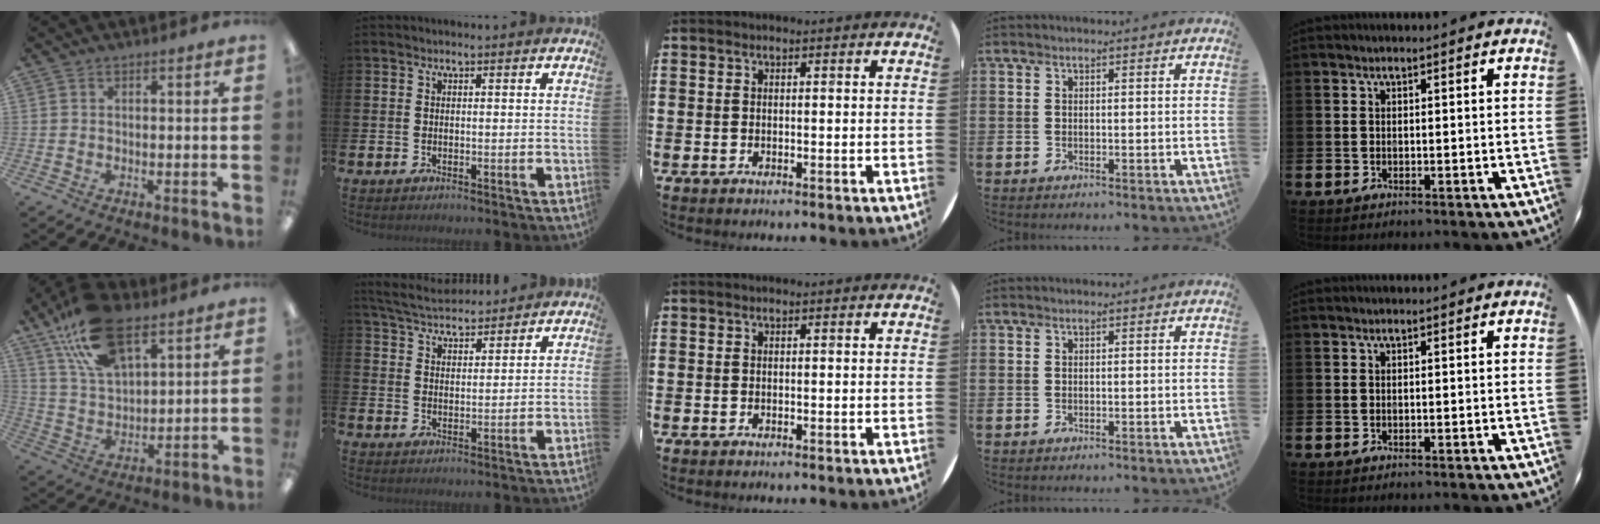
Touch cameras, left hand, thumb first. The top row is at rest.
{"thumb": {"total": 18.4, "force": [11.0, 9.4, 11.4], "torque": [-0.213, -0.026, 0.199]}, "index": {"total": 5.3, "force": [5.1, 1.0, 0.7], "torque": [-0.038, -0.024, 0.093]}}